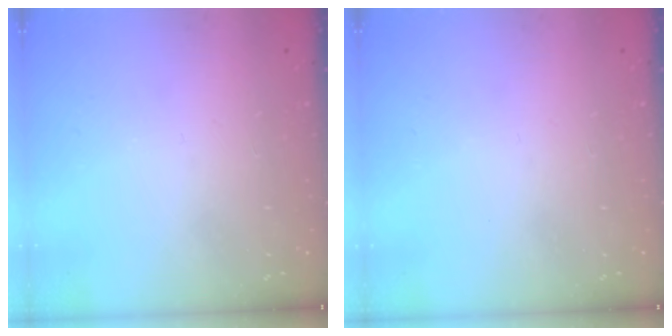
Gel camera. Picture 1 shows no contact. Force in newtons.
{"total": 0.0}